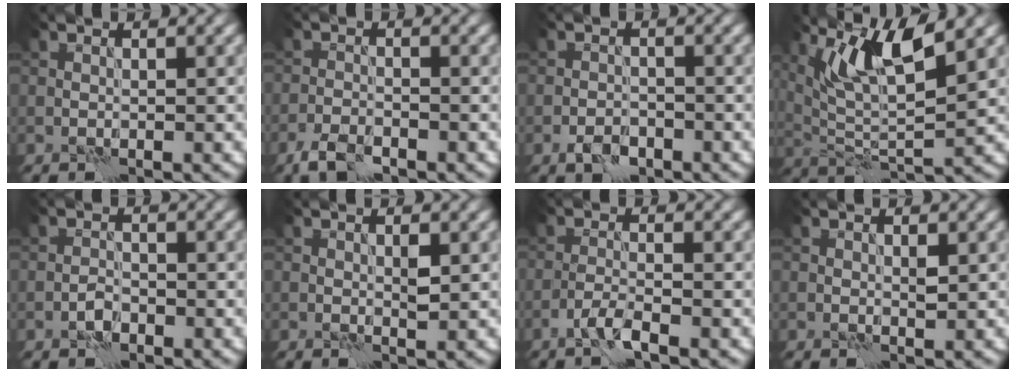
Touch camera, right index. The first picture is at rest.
{"total": 2.5, "force": [-1.9, 0.9, 1.4], "torque": [-0.030, 0.000, -0.044]}
{"total": 2.2, "force": [-1.4, 1.2, 1.1], "torque": [-0.018, 0.002, -0.027]}
{"total": 7.2, "force": [4.7, 1.4, 5.2], "torque": [-0.095, -0.002, 0.092]}
{"total": 1.4, "force": [-0.9, 0.8, 0.8], "torque": [-0.014, 0.005, -0.020]}
{"total": 0.9, "force": [0.2, 0.3, 0.9], "torque": [-0.015, -0.002, 0.005]}
{"total": 1.7, "force": [-1.2, 0.0, 1.2], "torque": [-0.024, 0.004, -0.030]}
{"total": 0.6, "force": [0.2, 0.2, 0.5], "torque": [-0.009, -0.001, 0.004]}